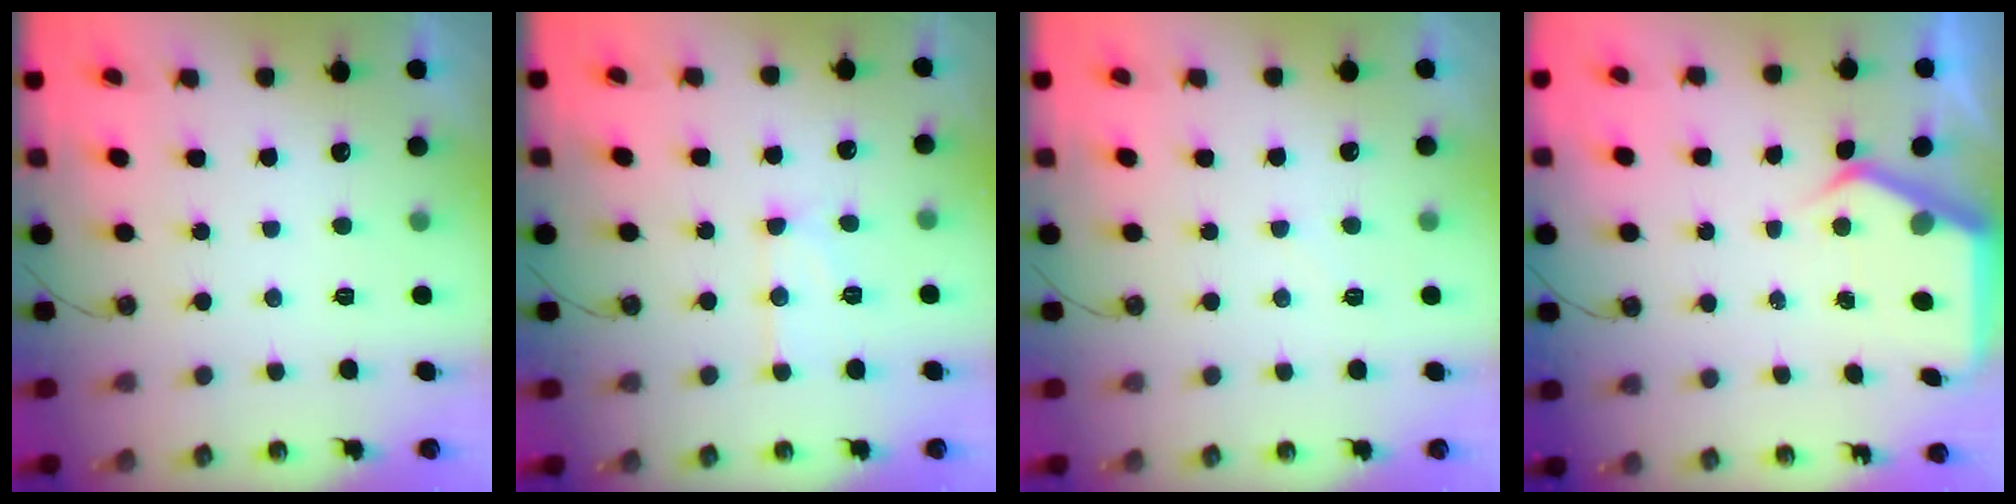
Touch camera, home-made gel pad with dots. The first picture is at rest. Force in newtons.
{"total": 9.5, "press": 9.5, "slide": 0.9}
{"total": 5.2, "press": 5.2, "slide": 0.4}
{"total": 5.1, "press": 5.1, "slide": 0.5}